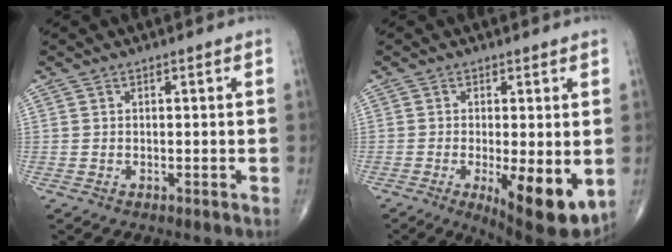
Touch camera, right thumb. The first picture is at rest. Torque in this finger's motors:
{"motor_torque": [1.79, 1.99, 1.25, -0.38, 0.41]}